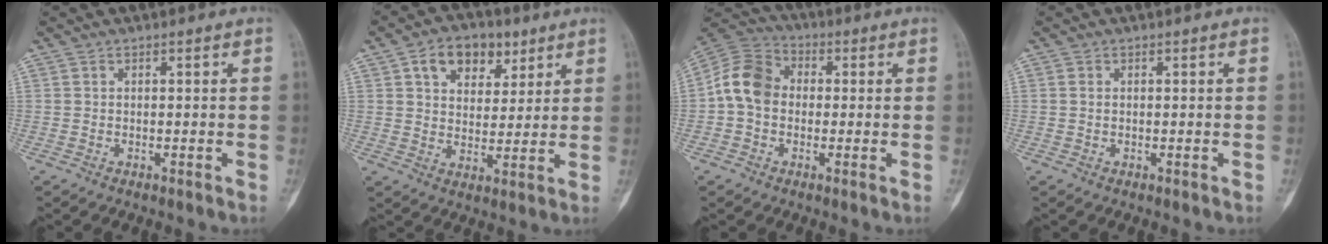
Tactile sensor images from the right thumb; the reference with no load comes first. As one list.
[{"total": 10.7, "force": [5.2, 7.2, 6.0], "torque": [-0.058, -0.014, 0.082]}, {"total": 10.2, "force": [-0.2, 8.1, 6.2], "torque": [-0.106, 0.029, -0.020]}, {"total": 0.6, "force": [0.1, 0.4, 0.4], "torque": [-0.013, 0.001, 0.004]}]